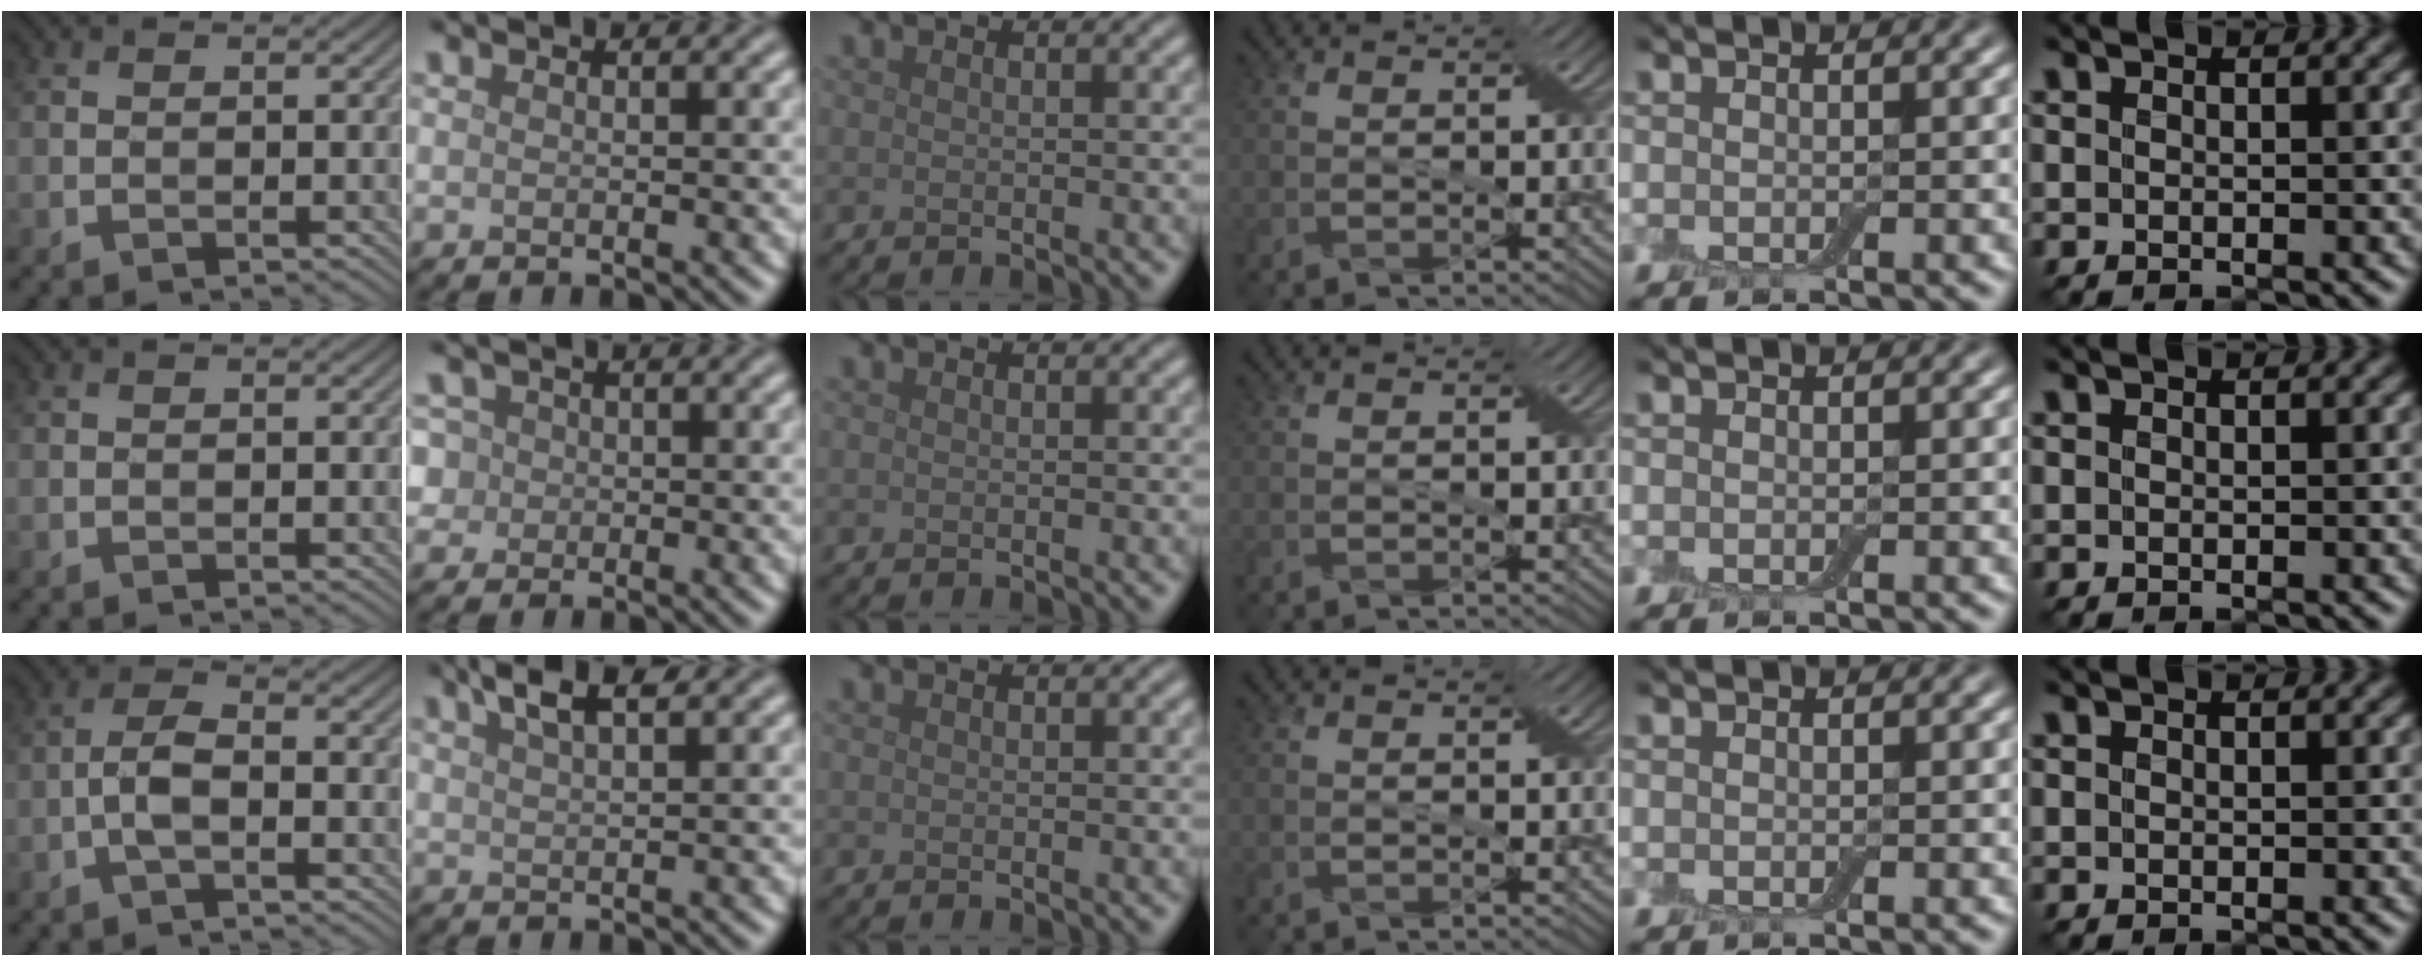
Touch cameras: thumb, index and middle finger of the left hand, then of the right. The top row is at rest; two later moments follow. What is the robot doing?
{"motion": "shake", "object": "box of matches"}